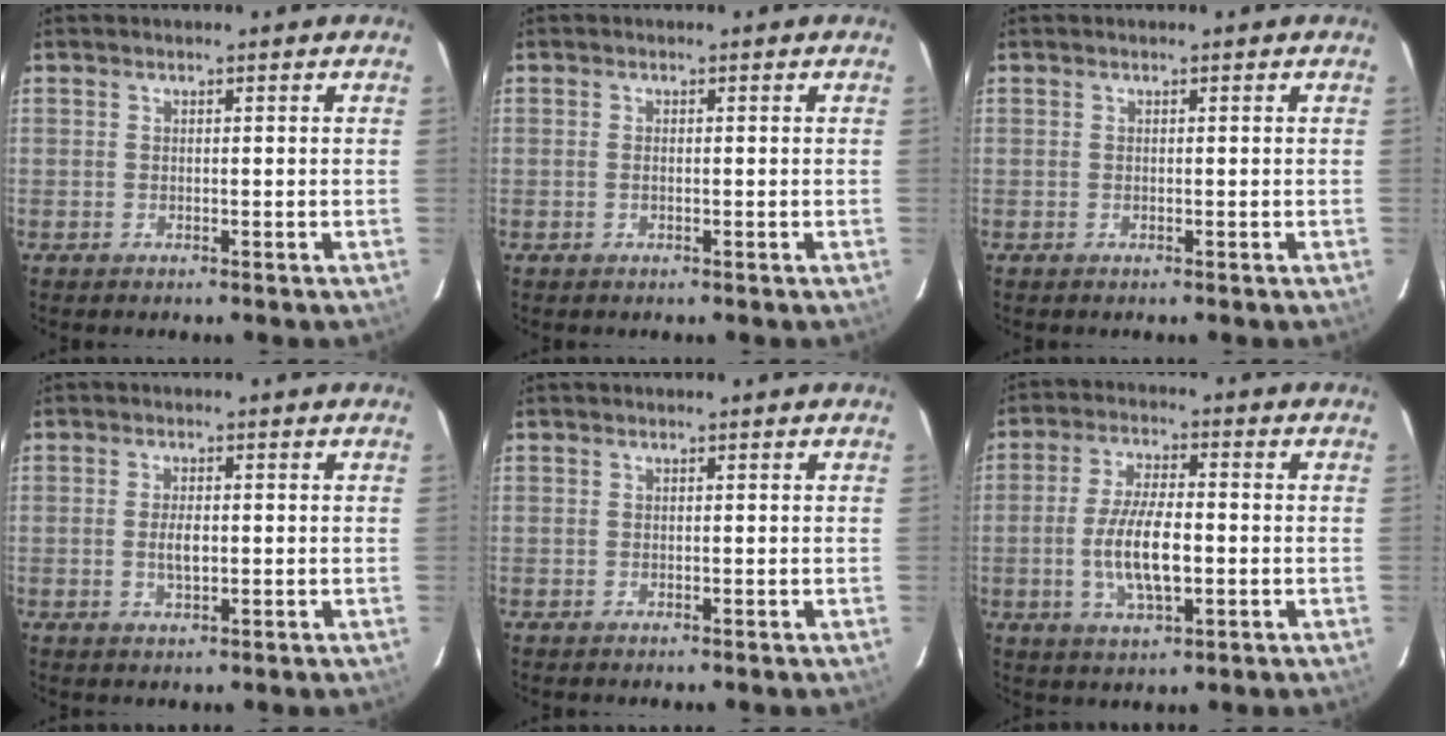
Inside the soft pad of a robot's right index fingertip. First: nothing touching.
{"total": 0.5, "force": [-0.1, 0.3, 0.5], "torque": [-0.012, 0.000, -0.003]}
{"total": 0.0}
{"total": 2.9, "force": [-0.3, 1.3, 2.6], "torque": [-0.048, -0.001, -0.004]}
{"total": 0.0}
{"total": 9.8, "force": [-1.8, 3.4, 9.0], "torque": [-0.180, -0.002, -0.032]}